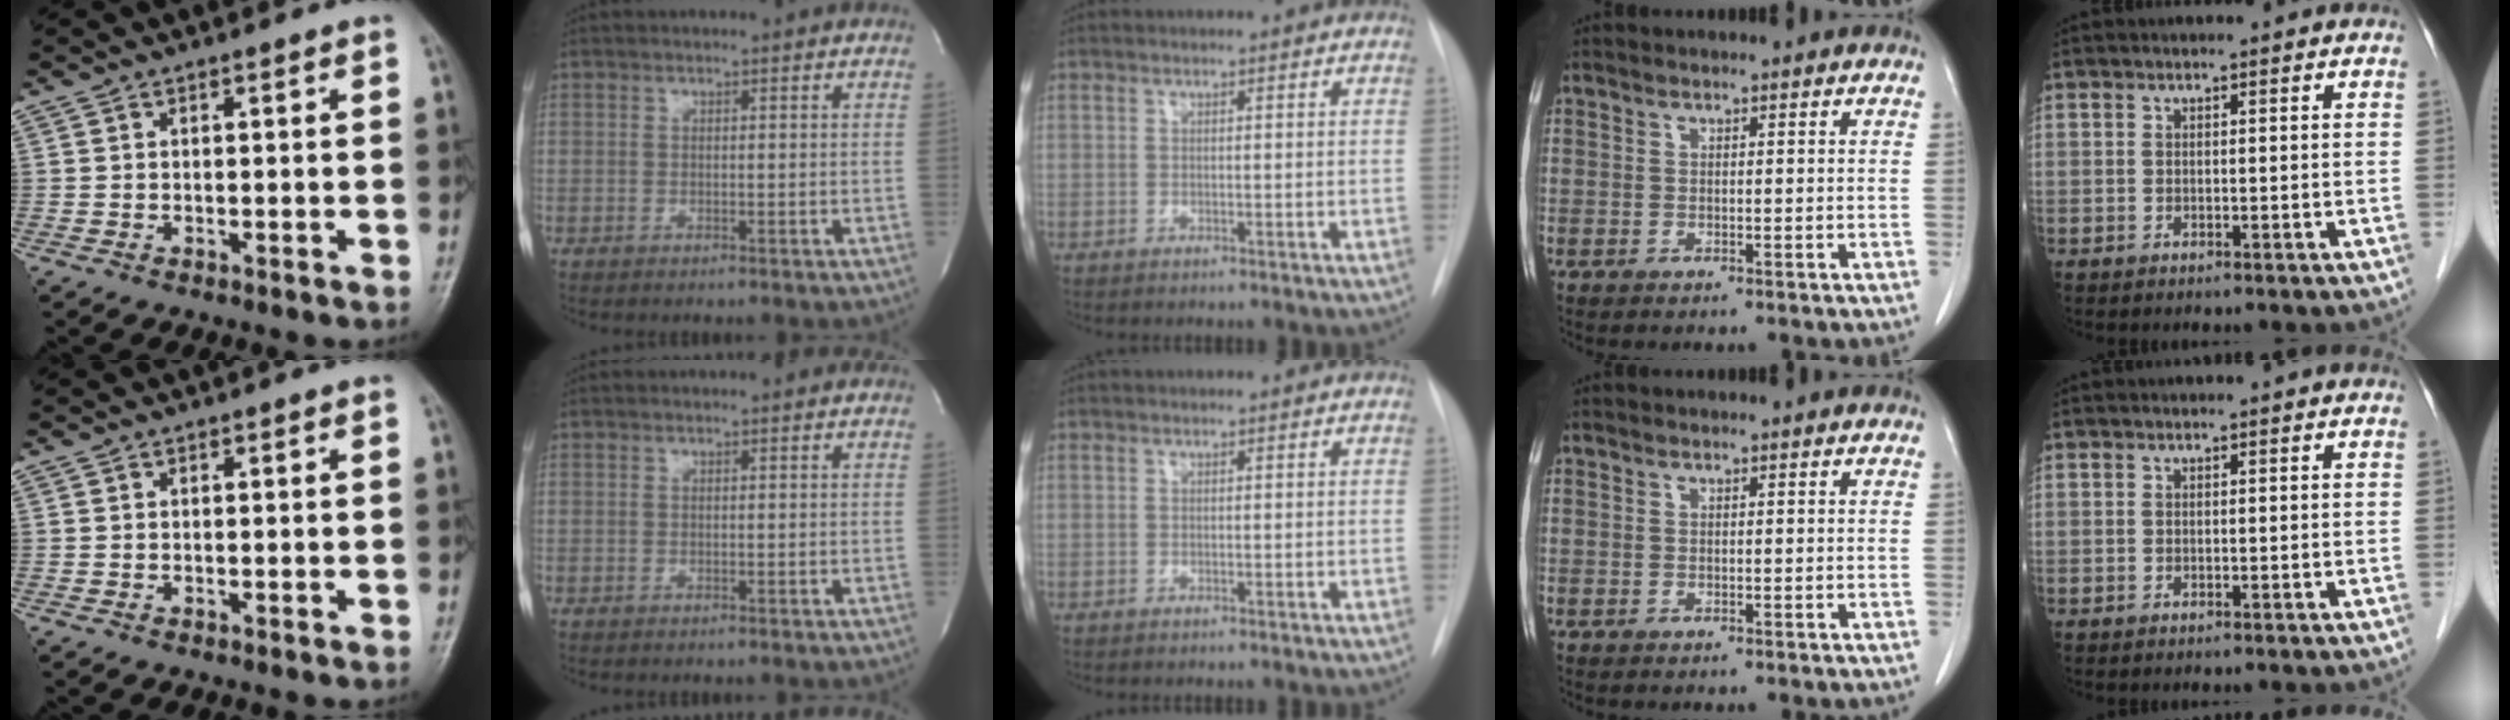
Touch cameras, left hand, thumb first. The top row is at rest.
{}